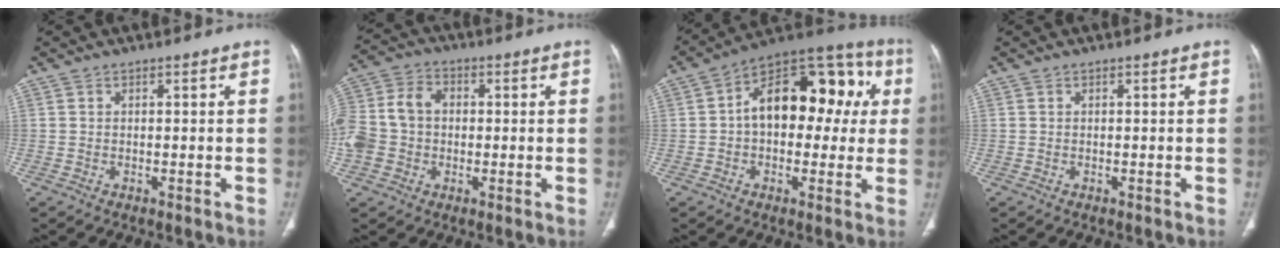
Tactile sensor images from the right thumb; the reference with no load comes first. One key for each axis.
{"total": 12.7, "fx": -0.3, "fy": 10.4, "fz": 7.3, "tx": -0.156, "ty": 0.034, "tz": -0.009}
{"total": 19.6, "fx": 2.7, "fy": 11.9, "fz": 15.4, "tx": -0.176, "ty": 0.051, "tz": 0.028}
{"total": 0.0}